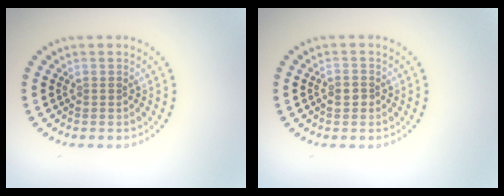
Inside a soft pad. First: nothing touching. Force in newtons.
{"total": 1.0, "press": 1.0, "slide": 0.1}